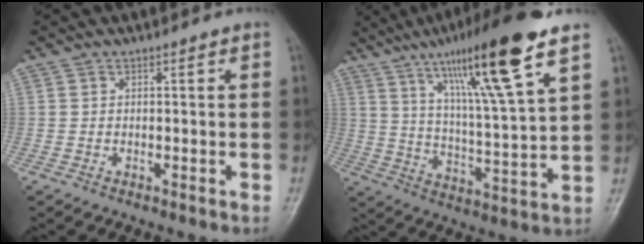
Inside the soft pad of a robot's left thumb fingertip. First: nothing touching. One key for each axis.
{"total": 19.8, "fx": 11.6, "fy": 2.0, "fz": 16.0, "tx": -0.259, "ty": -0.043, "tz": 0.196}